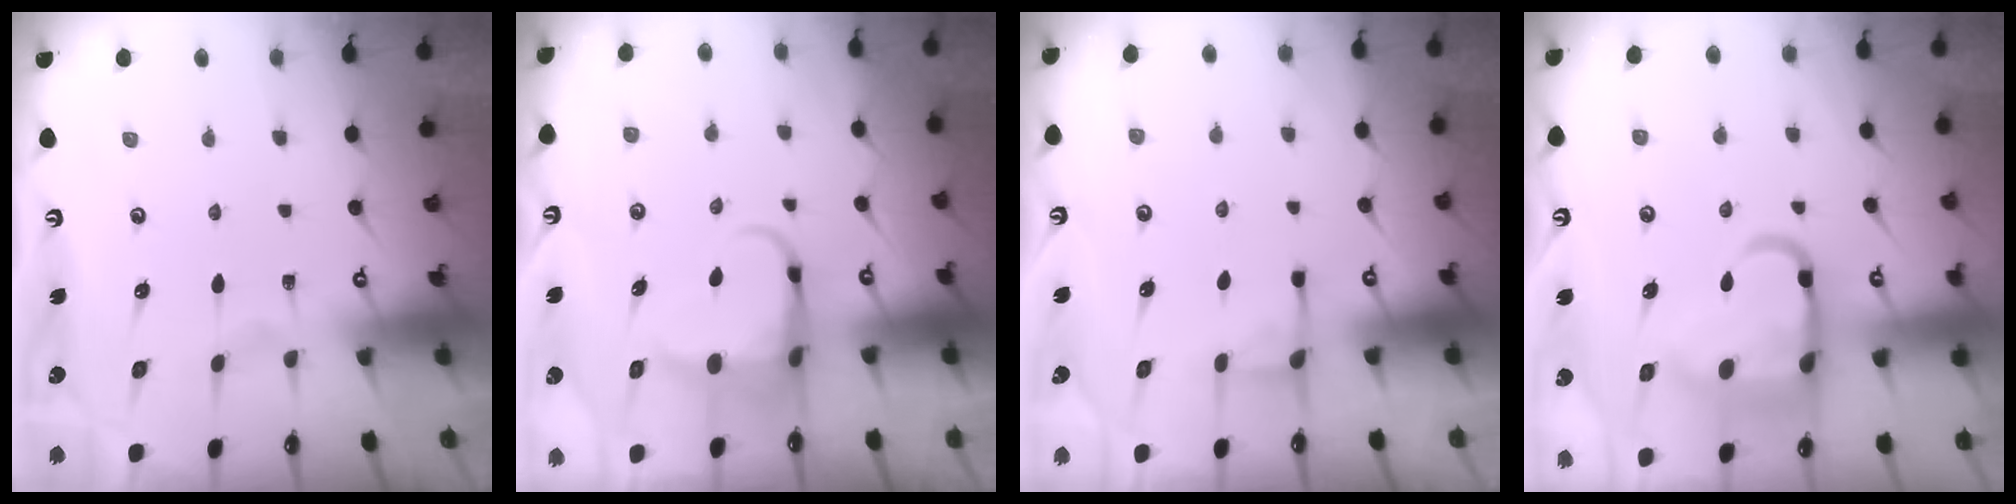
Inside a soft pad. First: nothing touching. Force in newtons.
{"total": 5.6, "press": 5.5, "slide": 1.2}
{"total": 2.9, "press": 2.8, "slide": 0.5}
{"total": 14.8, "press": 14.7, "slide": 1.7}